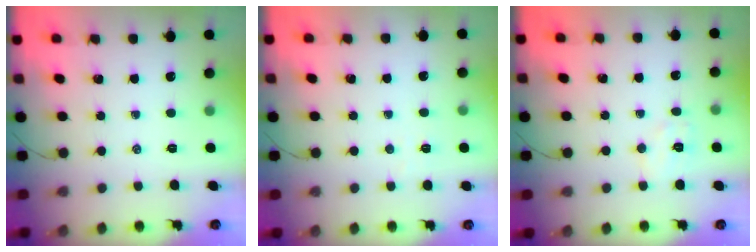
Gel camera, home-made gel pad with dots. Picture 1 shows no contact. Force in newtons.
{"total": 2.9, "press": 2.8, "slide": 0.6}
{"total": 6.1, "press": 6.0, "slide": 1.0}